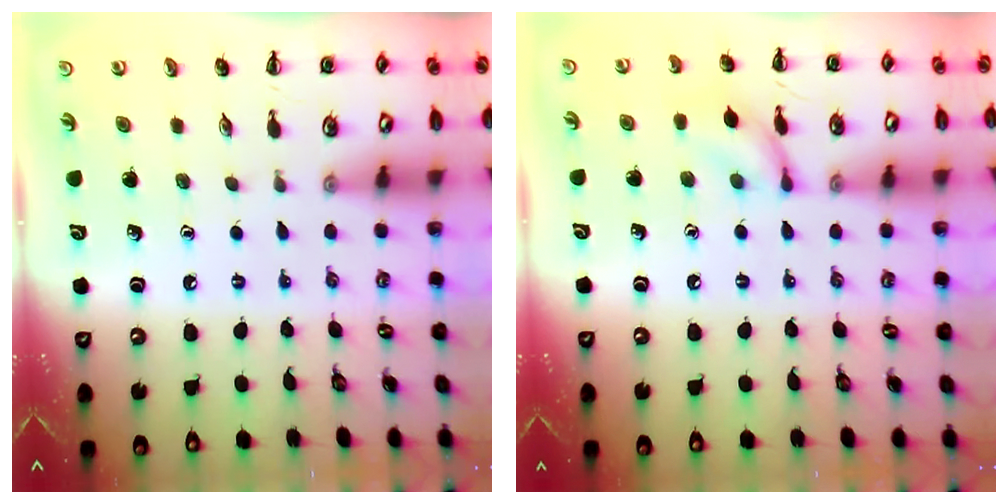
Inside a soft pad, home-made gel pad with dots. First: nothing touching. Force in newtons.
{"total": 9.0, "press": 9.0, "slide": 0.6}